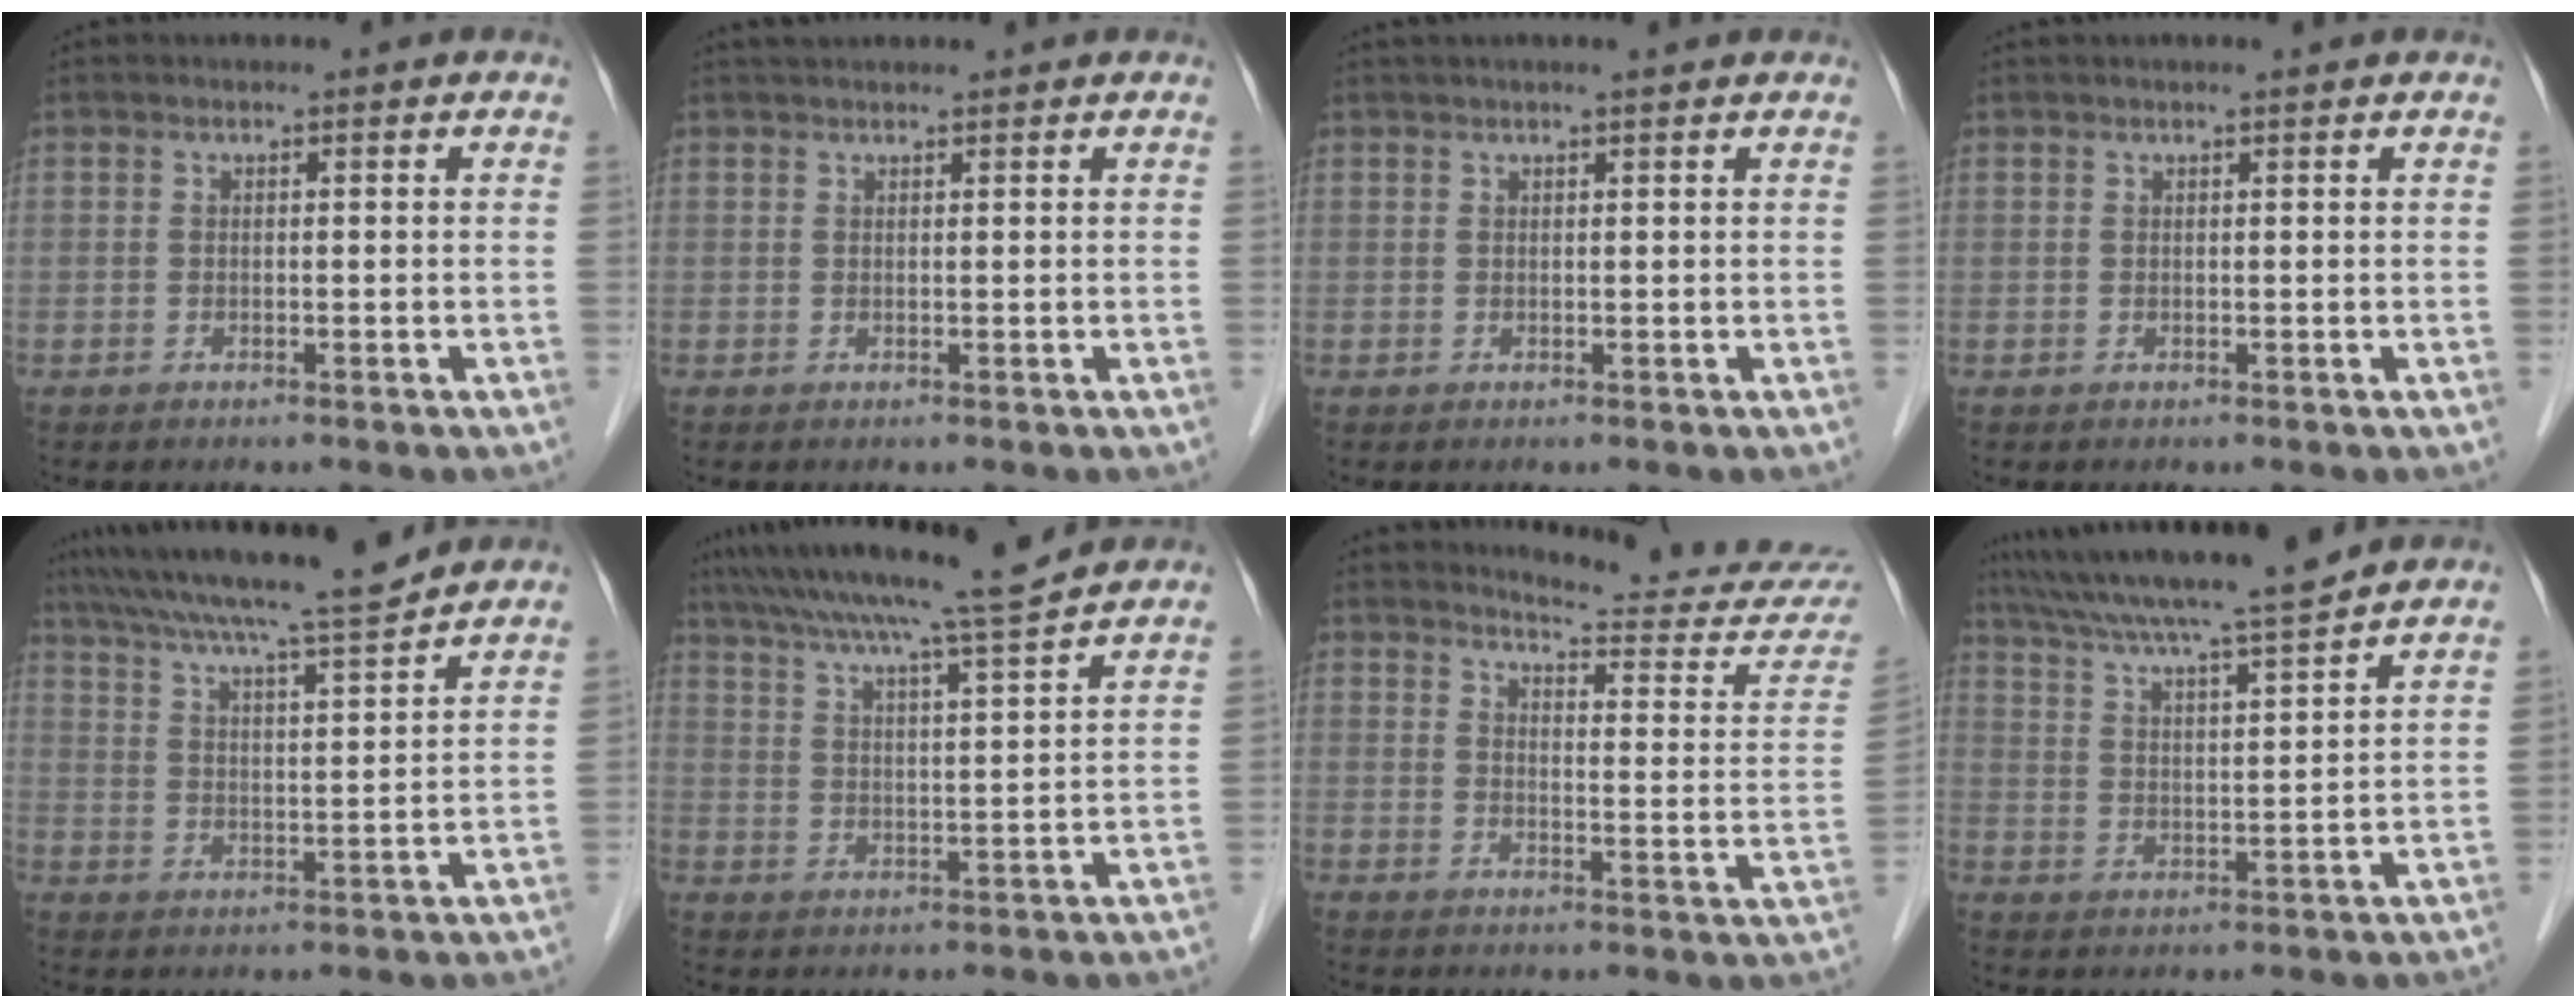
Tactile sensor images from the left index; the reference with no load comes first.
{"total": 2.9, "force": [2.7, 0.2, 1.1], "torque": [-0.012, 0.030, 0.044]}
{"total": 4.4, "force": [3.8, -0.1, 2.3], "torque": [-0.029, 0.027, 0.050]}
{"total": 1.9, "force": [1.6, -0.1, 1.1], "torque": [-0.010, 0.018, 0.024]}
{"total": 15.5, "force": [13.8, -0.4, 7.1], "torque": [-0.127, 0.003, 0.209]}
{"total": 14.0, "force": [12.3, -1.6, 6.4], "torque": [-0.114, -0.004, 0.184]}
{"total": 16.5, "force": [16.2, 0.6, 2.7], "torque": [-0.020, -0.113, 0.175]}
{"total": 14.7, "force": [13.0, -0.8, 7.0], "torque": [-0.126, 0.008, 0.202]}